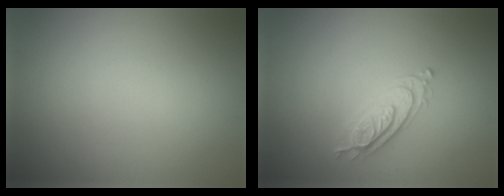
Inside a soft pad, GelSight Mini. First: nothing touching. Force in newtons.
{"total": 2.2, "press": 2.2, "slide": 0.3}